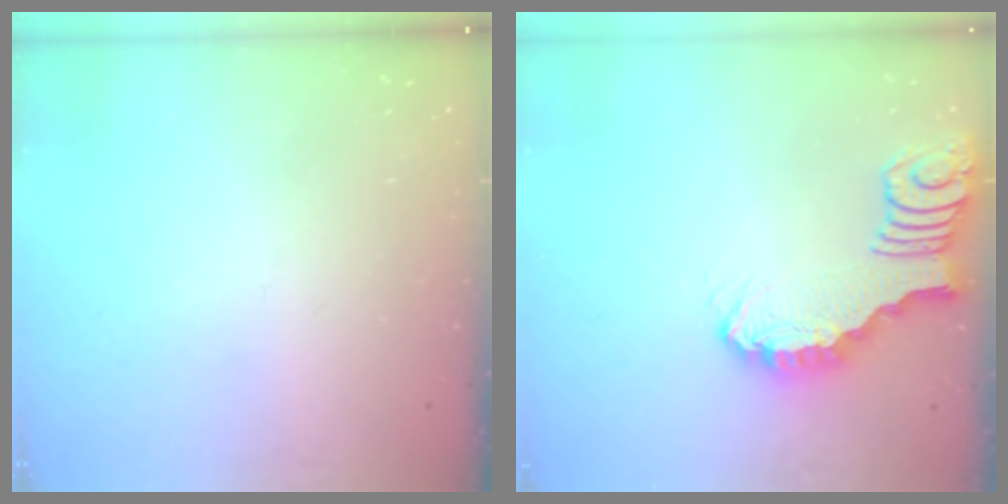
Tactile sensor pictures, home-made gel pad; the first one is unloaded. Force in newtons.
{"total": 2.4, "press": 2.4, "slide": 0.2}